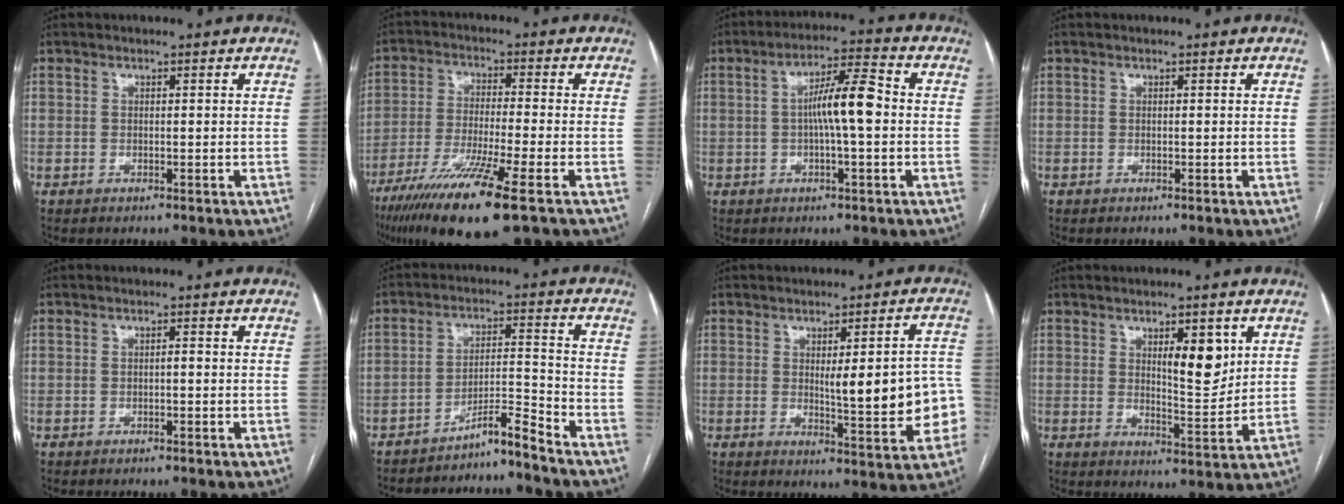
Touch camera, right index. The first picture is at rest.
{"total": 13.8, "force": [-8.2, -0.2, 11.1], "torque": [-0.220, -0.039, -0.148]}
{"total": 8.1, "force": [0.0, 0.9, 8.1], "torque": [-0.145, 0.018, -0.006]}
{"total": 0.0}
{"total": 0.6, "force": [-0.2, 0.2, 0.5], "torque": [-0.010, 0.002, -0.003]}
{"total": 5.7, "force": [-5.2, -1.4, 1.9], "torque": [-0.025, 0.000, -0.091]}
{"total": 13.1, "force": [-0.8, 3.2, 12.7], "torque": [-0.142, 0.008, -0.004]}
{"total": 7.1, "force": [2.8, 2.1, 6.2], "torque": [-0.094, -0.009, 0.046]}